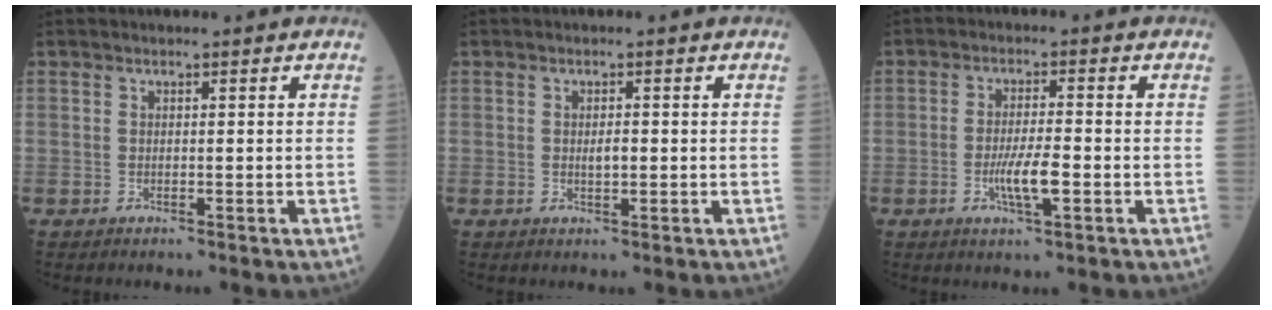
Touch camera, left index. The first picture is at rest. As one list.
[{"total": 1.5, "force": [0.0, 0.5, 1.4], "torque": [-0.025, -0.001, 0.003]}, {"total": 5.1, "force": [-1.5, 0.7, 4.8], "torque": [-0.094, -0.005, -0.027]}]